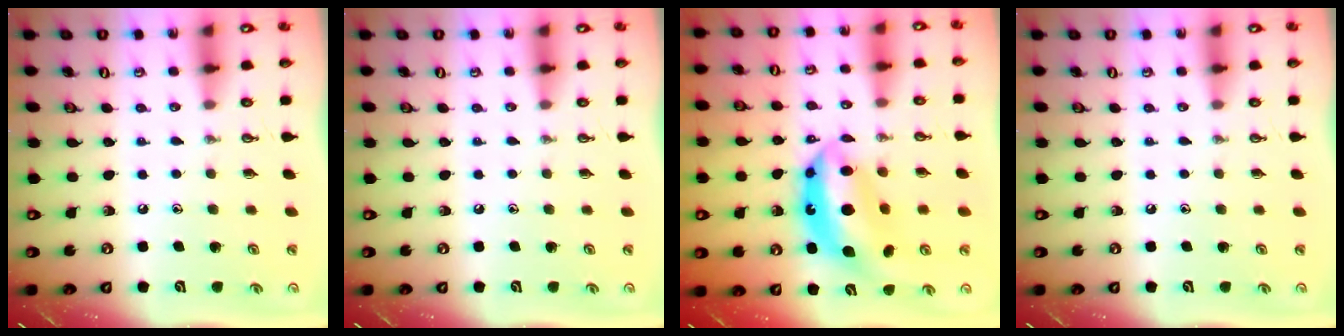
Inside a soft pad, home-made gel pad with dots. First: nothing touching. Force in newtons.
{"total": 0.0}
{"total": 13.1, "press": 13.1, "slide": 0.9}
{"total": 0.0}